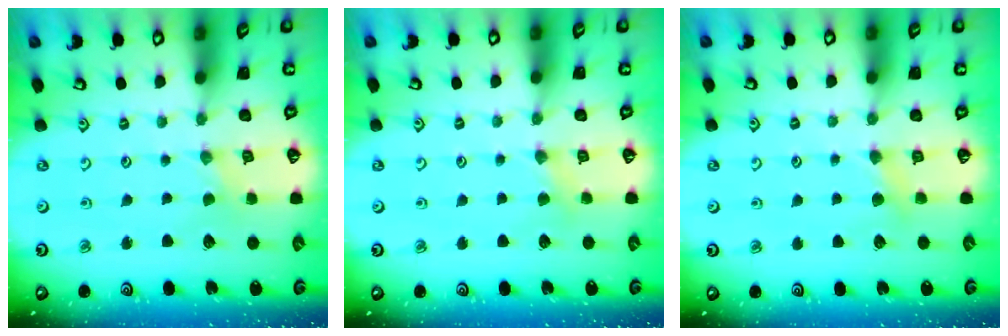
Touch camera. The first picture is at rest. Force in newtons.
{"total": 2.9, "press": 2.8, "slide": 0.5}
{"total": 4.5, "press": 4.5, "slide": 0.7}